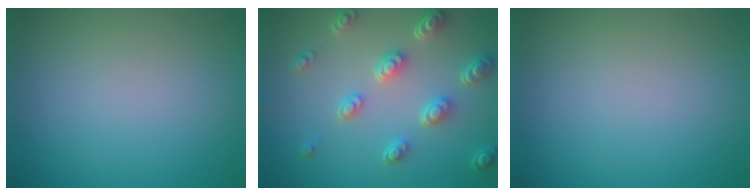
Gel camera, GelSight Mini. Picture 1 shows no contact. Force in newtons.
{"total": 4.6, "press": 3.6, "slide": 2.8}
{"total": 0.0}